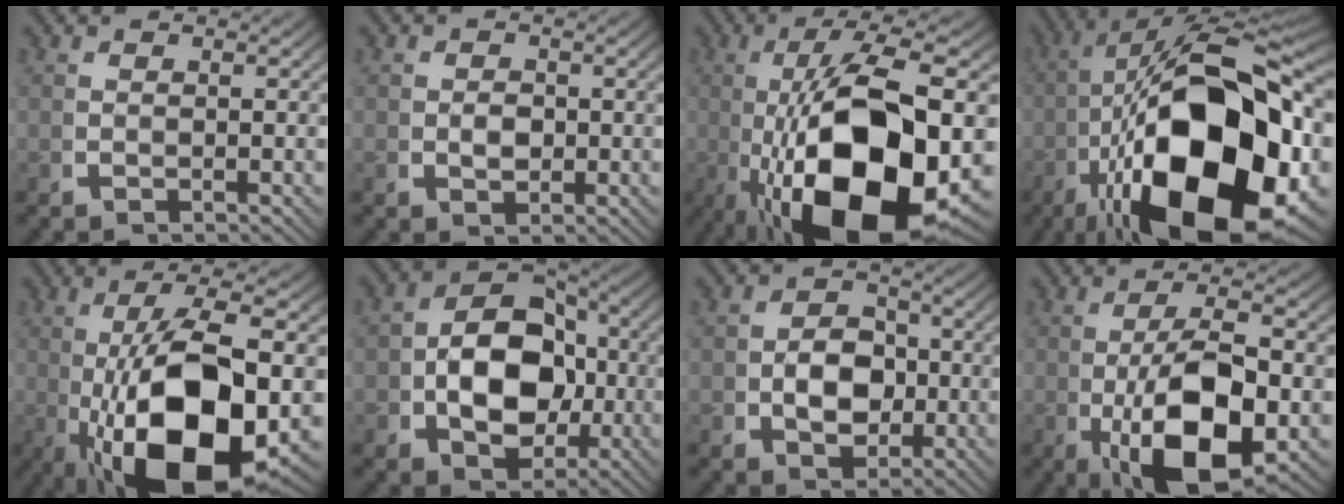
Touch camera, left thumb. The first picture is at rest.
{"total": 2.0, "force": [0.1, 1.5, 1.3], "torque": [-0.024, -0.009, 0.008]}
{"total": 20.9, "force": [-4.1, 10.2, 17.8], "torque": [-0.324, -0.060, -0.025]}
{"total": 26.9, "force": [-5.1, 14.2, 22.3], "torque": [-0.379, -0.075, -0.038]}
{"total": 17.2, "force": [-3.5, 8.3, 14.6], "torque": [-0.273, -0.052, -0.018]}
{"total": 11.5, "force": [-0.5, 8.0, 8.2], "torque": [-0.151, -0.024, 0.003]}
{"total": 6.0, "force": [-0.4, 4.4, 4.0], "torque": [-0.068, -0.020, 0.005]}
{"total": 11.3, "force": [-2.5, 5.5, 9.6], "torque": [-0.191, -0.036, -0.021]}